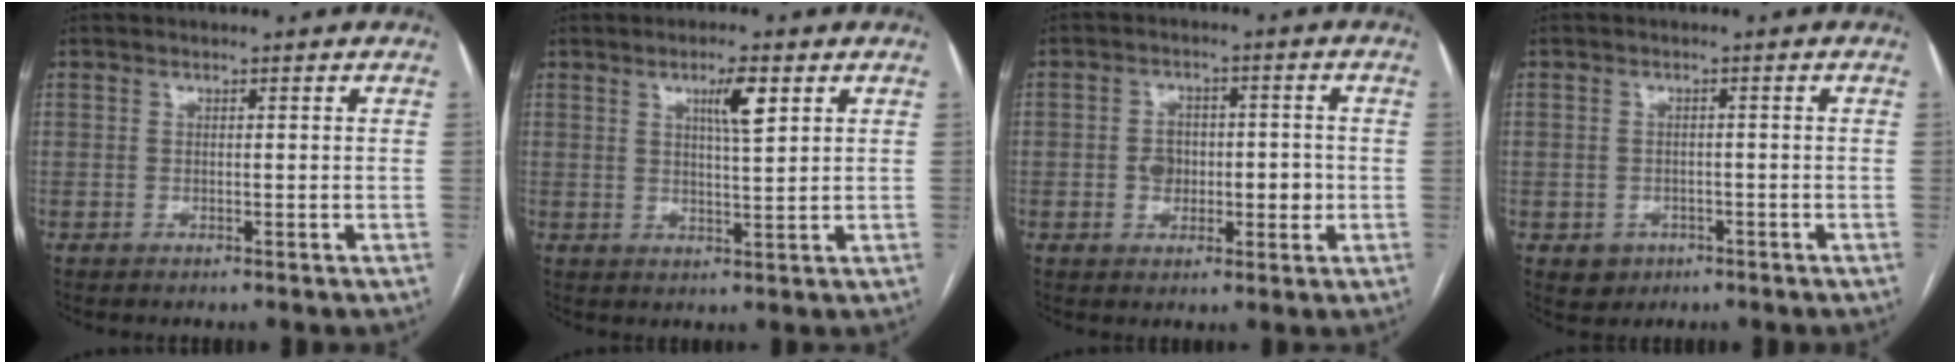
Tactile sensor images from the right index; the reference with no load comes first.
{"total": 4.9, "force": [2.3, 0.5, 4.3], "torque": [-0.072, 0.000, 0.039]}
{"total": 5.6, "force": [-0.6, 3.8, 4.1], "torque": [-0.055, 0.019, -0.003]}
{"total": 3.4, "force": [-1.4, 3.0, 0.6], "torque": [-0.001, 0.009, -0.012]}